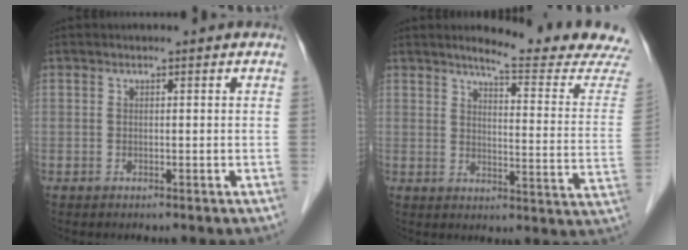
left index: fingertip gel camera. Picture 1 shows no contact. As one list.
[{"total": 14.8, "force": [14.1, -1.1, 4.1], "torque": [-0.054, -0.095, 0.158]}]